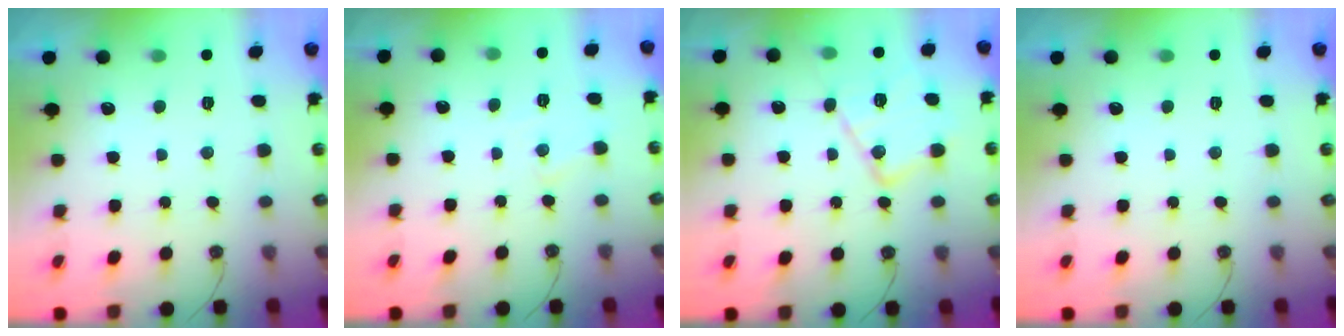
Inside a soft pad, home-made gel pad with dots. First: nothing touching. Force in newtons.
{"total": 5.4, "press": 5.4, "slide": 0.3}
{"total": 16.6, "press": 16.5, "slide": 1.5}
{"total": 0.0}